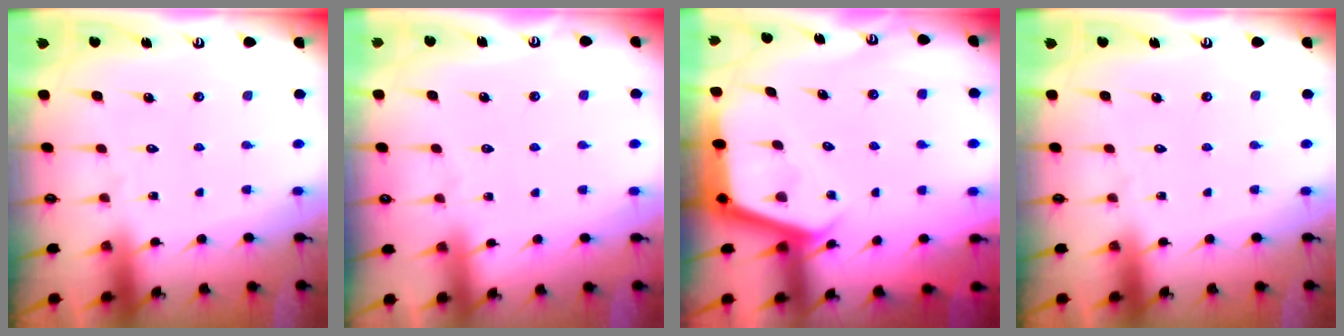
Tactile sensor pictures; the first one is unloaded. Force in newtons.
{"total": 3.5, "press": 3.5, "slide": 0.5}
{"total": 3.9, "press": 3.9, "slide": 0.2}
{"total": 0.0}